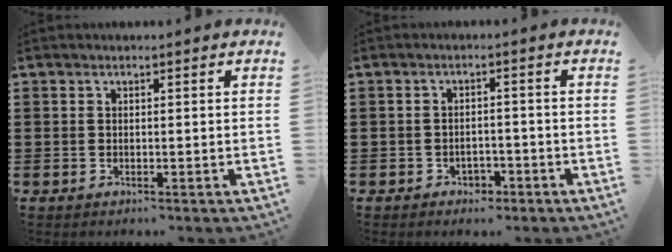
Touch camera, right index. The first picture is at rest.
{"total": 1.9, "force": [-1.6, 0.9, 0.2], "torque": [-0.012, -0.002, -0.035]}